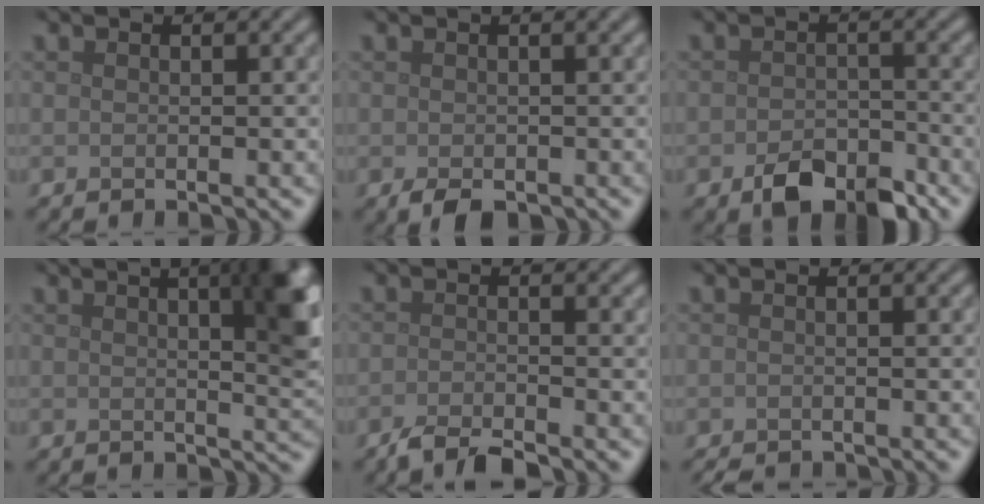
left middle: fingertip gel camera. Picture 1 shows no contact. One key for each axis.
{"total": 2.8, "fx": -1.1, "fy": 1.3, "fz": 2.2, "tx": -0.038, "ty": -0.010, "tz": -0.015}
{"total": 4.9, "fx": -3.1, "fy": 2.6, "fz": 2.8, "tx": -0.043, "ty": -0.006, "tz": -0.053}
{"total": 11.0, "fx": 3.4, "fy": 4.4, "fz": 9.6, "tx": -0.067, "ty": 0.030, "tz": 0.030}
{"total": 2.8, "fx": -2.3, "fy": 0.5, "fz": 1.5, "tx": -0.028, "ty": -0.001, "tz": -0.048}
{"total": 1.5, "fx": -1.5, "fy": 0.2, "fz": 0.2, "tx": -0.001, "ty": -0.007, "tz": -0.022}